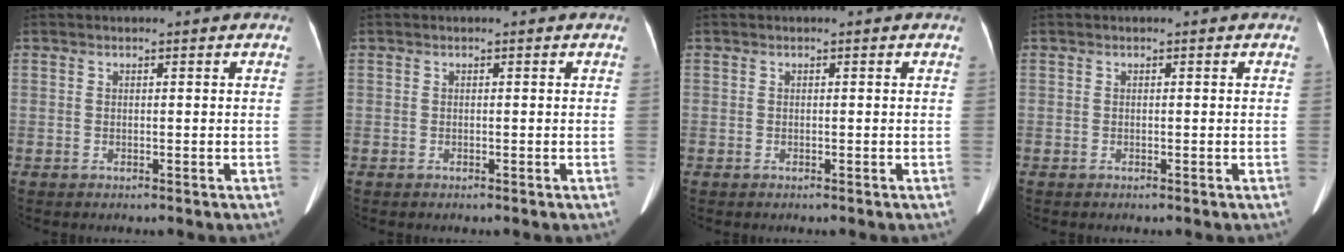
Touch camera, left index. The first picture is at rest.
{"total": 0.0}
{"total": 0.0}
{"total": 0.0}